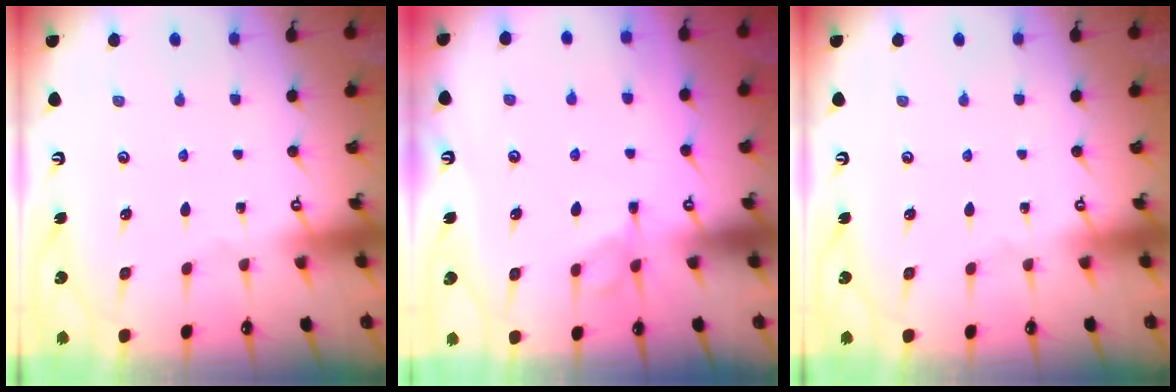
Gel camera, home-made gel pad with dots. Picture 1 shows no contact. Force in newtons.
{"total": 6.2, "press": 6.1, "slide": 0.8}
{"total": 0.0}